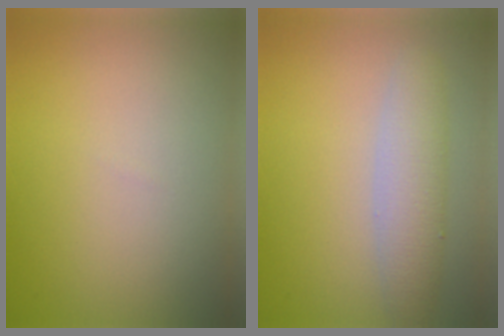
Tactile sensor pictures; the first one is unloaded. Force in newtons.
{"total": 3.7, "press": 3.7, "slide": 0.1}